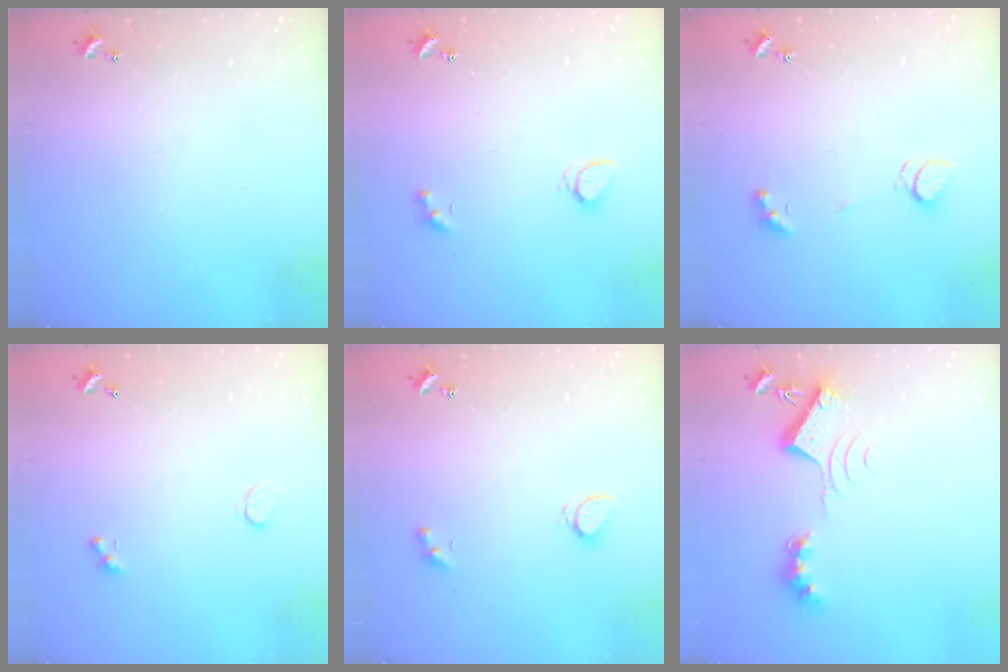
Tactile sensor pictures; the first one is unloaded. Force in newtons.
{"total": 2.1, "press": 2.0, "slide": 0.6}
{"total": 2.2, "press": 2.2, "slide": 0.4}
{"total": 0.8, "press": 0.7, "slide": 0.4}
{"total": 2.1, "press": 2.0, "slide": 0.4}
{"total": 8.7, "press": 8.6, "slide": 1.1}